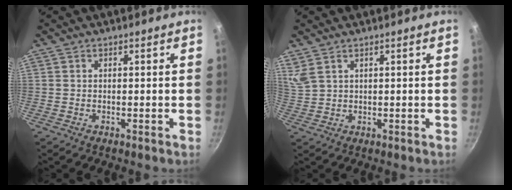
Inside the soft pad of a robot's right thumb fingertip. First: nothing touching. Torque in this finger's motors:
{"motor_torque": [0.03, 0.06, 0.26, 0.77, 0.00]}